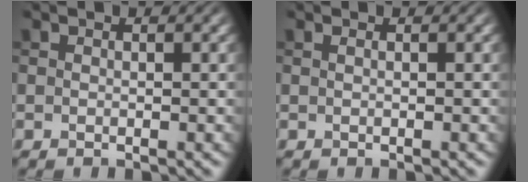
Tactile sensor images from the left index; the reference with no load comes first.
{"total": 0.6, "force": [0.2, 0.3, 0.5], "torque": [-0.008, 0.002, -0.002]}